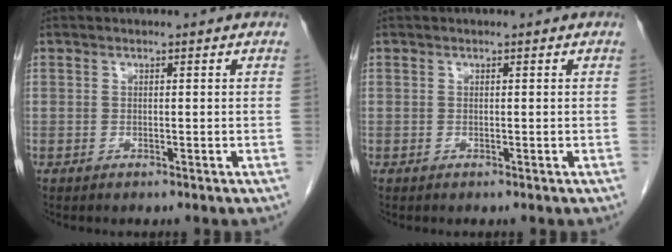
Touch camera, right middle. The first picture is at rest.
{"total": 0.0}